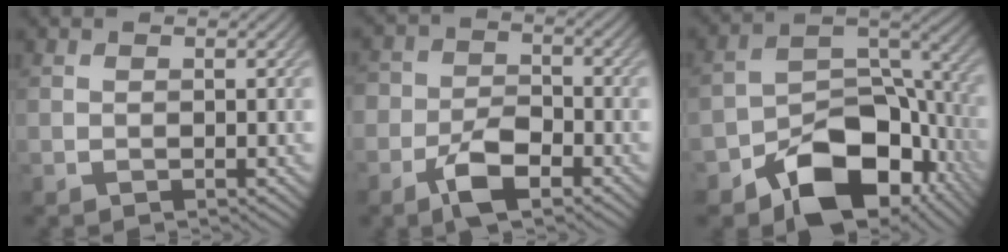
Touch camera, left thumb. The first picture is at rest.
{"total": 6.0, "force": [-3.4, 3.3, 3.7], "torque": [-0.064, -0.001, -0.073]}
{"total": 14.5, "force": [-7.6, 9.0, 8.5], "torque": [-0.131, -0.026, -0.136]}